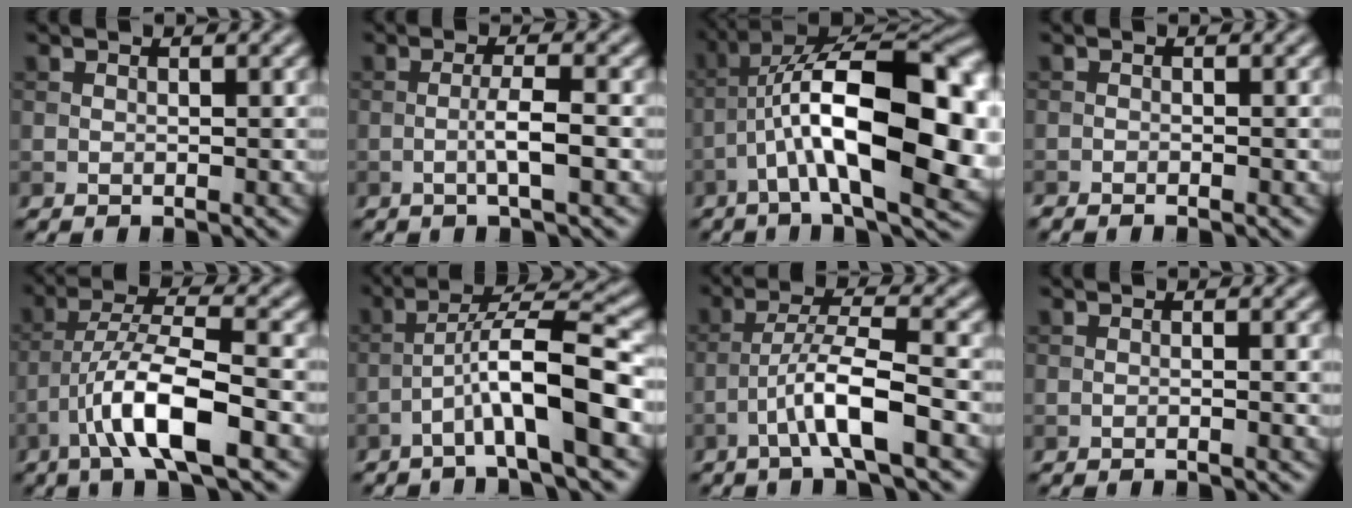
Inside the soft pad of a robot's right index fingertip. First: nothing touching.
{"total": 2.7, "force": [-0.6, 0.2, 2.6], "torque": [-0.048, 0.005, -0.016]}
{"total": 15.2, "force": [-2.5, 5.6, 14.0], "torque": [-0.214, 0.028, -0.045]}
{"total": 0.7, "force": [-0.6, 0.0, 0.3], "torque": [-0.008, 0.001, -0.013]}
{"total": 8.0, "force": [-3.6, 1.9, 6.9], "torque": [-0.125, 0.013, -0.072]}
{"total": 7.3, "force": [-2.8, 1.0, 6.7], "torque": [-0.113, 0.026, -0.050]}
{"total": 5.5, "force": [-2.5, 0.7, 4.8], "torque": [-0.087, 0.014, -0.050]}
{"total": 1.1, "force": [-0.4, 0.2, 1.0], "torque": [-0.015, -0.002, -0.006]}